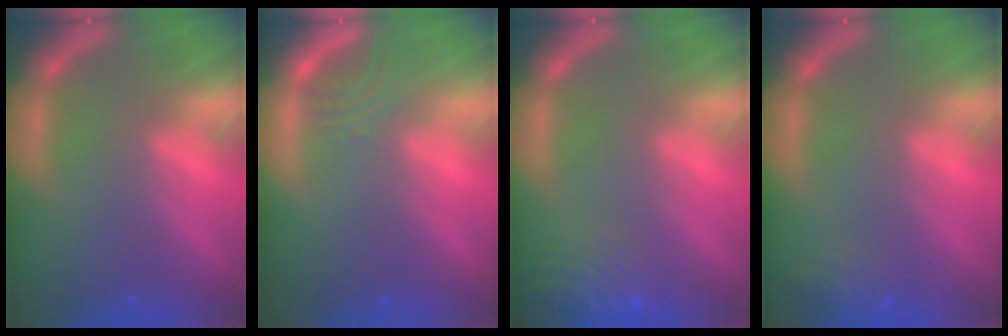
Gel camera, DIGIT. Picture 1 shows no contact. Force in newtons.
{"total": 2.0}
{"total": 9.5}
{"total": 3.0}